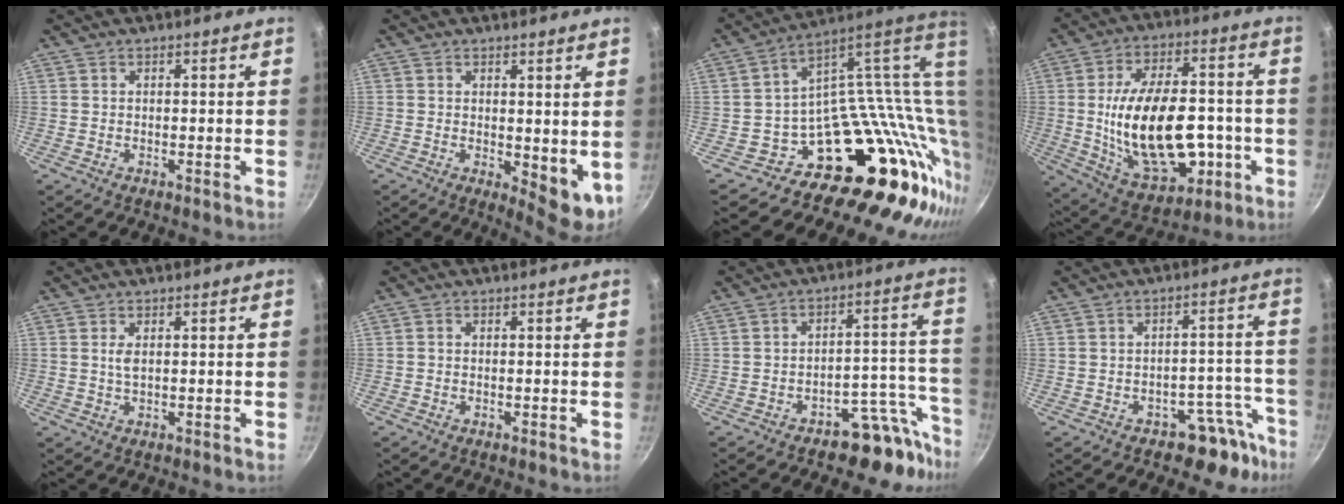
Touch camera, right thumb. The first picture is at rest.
{"total": 6.5, "force": [0.7, 3.1, 5.7], "torque": [-0.069, -0.014, 0.016]}
{"total": 25.6, "force": [6.2, 18.2, 16.9], "torque": [-0.212, -0.038, 0.096]}
{"total": 24.8, "force": [-3.2, 14.3, 20.0], "torque": [-0.317, 0.026, -0.026]}
{"total": 1.8, "force": [0.4, 0.8, 1.5], "torque": [-0.028, -0.002, 0.007]}
{"total": 0.6, "force": [-0.3, 0.4, 0.4], "torque": [-0.008, 0.003, -0.008]}
{"total": 10.5, "force": [-8.4, 5.1, 3.7], "torque": [0.028, 0.104, -0.116]}
{"total": 8.5, "force": [-6.3, 5.1, 2.6], "torque": [0.053, 0.077, -0.071]}